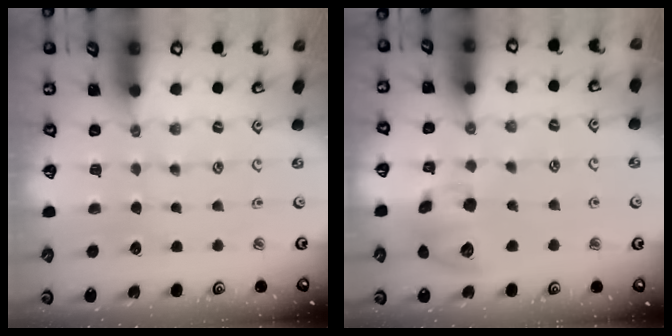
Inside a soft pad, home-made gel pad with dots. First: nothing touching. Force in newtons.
{"total": 13.6, "press": 13.4, "slide": 2.4}